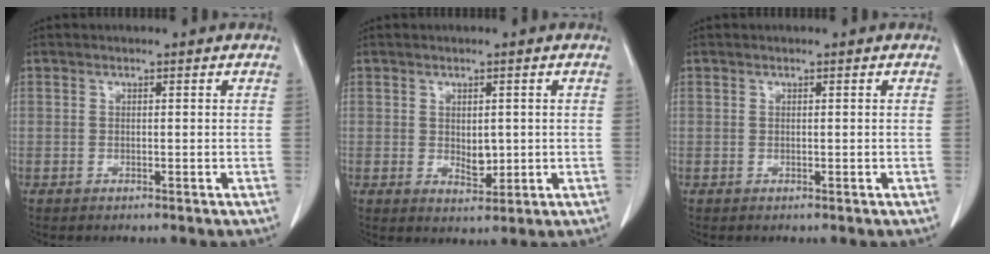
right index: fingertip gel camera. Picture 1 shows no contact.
{"total": 3.9, "force": [0.0, 2.4, 3.1], "torque": [-0.052, -0.002, 0.012]}
{"total": 0.0}